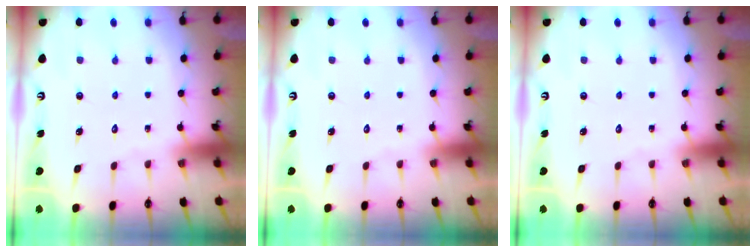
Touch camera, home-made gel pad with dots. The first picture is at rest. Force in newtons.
{"total": 0.0}
{"total": 0.0}